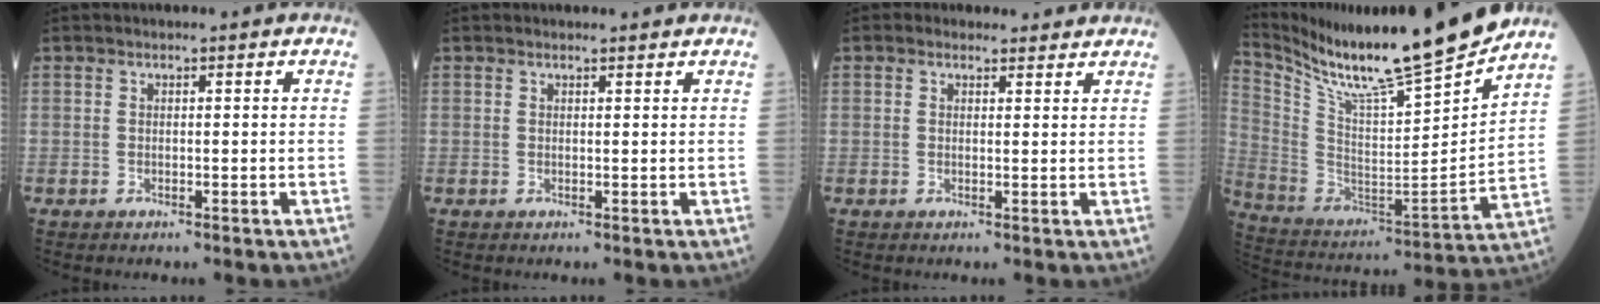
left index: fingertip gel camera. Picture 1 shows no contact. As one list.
[{"total": 1.3, "force": [1.3, 0.2, 0.0], "torque": [-0.011, 0.001, 0.017]}, {"total": 3.0, "force": [2.6, 1.4, 0.2], "torque": [-0.002, 0.011, 0.028]}, {"total": 22.1, "force": [19.3, -0.2, 10.9], "torque": [-0.207, -0.053, 0.325]}]